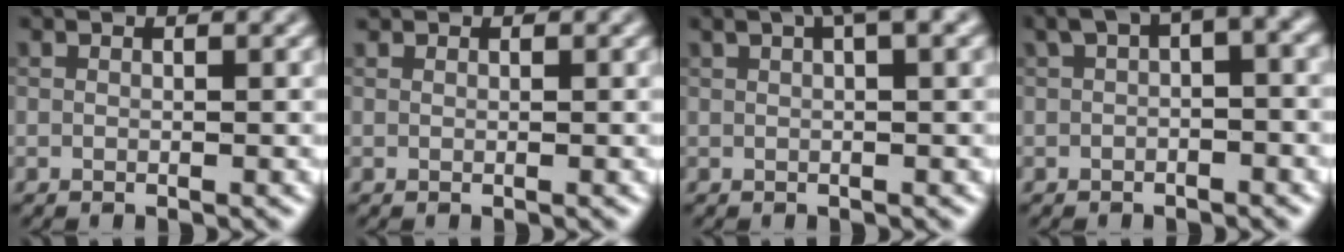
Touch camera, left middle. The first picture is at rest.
{"total": 0.5, "force": [0.4, 0.3, 0.0], "torque": [0.001, -0.002, 0.004]}
{"total": 3.9, "force": [2.2, 0.7, 3.2], "torque": [-0.043, 0.013, 0.032]}
{"total": 5.4, "force": [2.0, 1.9, 4.6], "torque": [-0.057, 0.020, 0.023]}